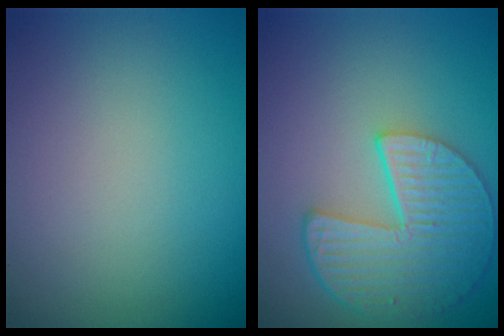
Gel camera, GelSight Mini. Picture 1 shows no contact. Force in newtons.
{"total": 6.2, "press": 4.7, "slide": 4.0}